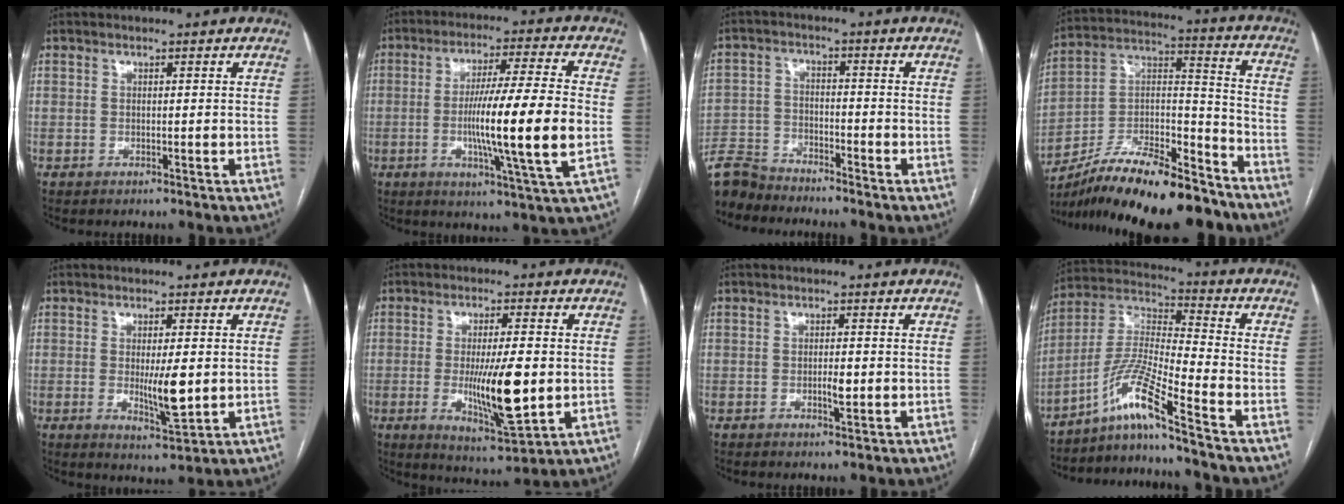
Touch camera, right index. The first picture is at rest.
{"total": 15.6, "force": [-2.2, -0.8, 15.4], "torque": [-0.266, -0.013, -0.045]}
{"total": 7.6, "force": [-7.4, 1.7, 0.5], "torque": [-0.014, -0.001, -0.148]}
{"total": 20.4, "force": [-16.7, 4.9, 10.6], "torque": [-0.176, 0.024, -0.287]}
{"total": 6.2, "force": [-0.2, 1.3, 6.1], "torque": [-0.099, -0.013, 0.000]}
{"total": 12.0, "force": [-1.3, 2.2, 11.8], "torque": [-0.203, -0.020, -0.016]}
{"total": 2.2, "force": [-0.5, 0.5, 2.0], "torque": [-0.038, -0.001, -0.007]}
{"total": 10.1, "force": [-7.4, -1.4, 6.8], "torque": [-0.154, -0.001, -0.141]}